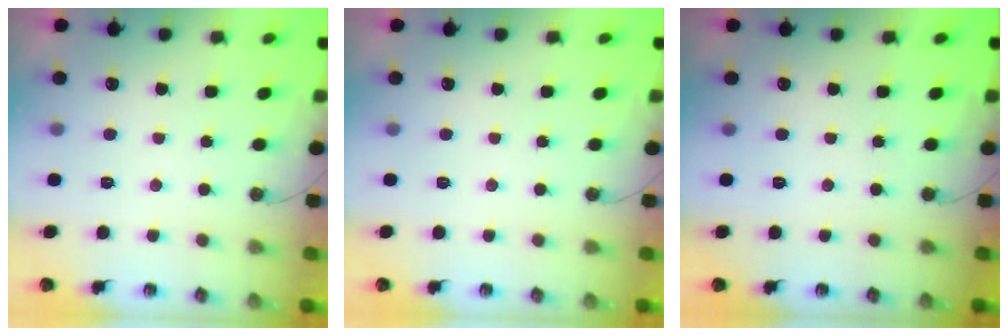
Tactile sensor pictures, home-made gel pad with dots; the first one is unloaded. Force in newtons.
{"total": 0.0}
{"total": 0.0}